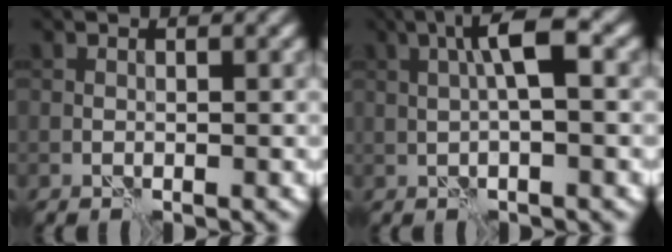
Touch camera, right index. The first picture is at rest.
{"total": 4.4, "force": [1.0, 0.8, 4.3], "torque": [-0.077, 0.012, 0.014]}